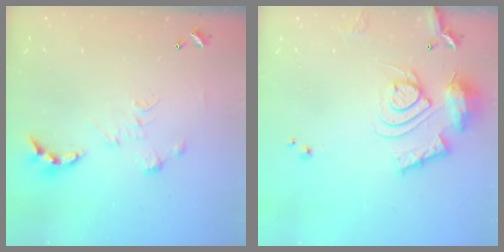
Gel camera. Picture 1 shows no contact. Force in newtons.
{"total": 14.4, "press": 14.3, "slide": 1.6}